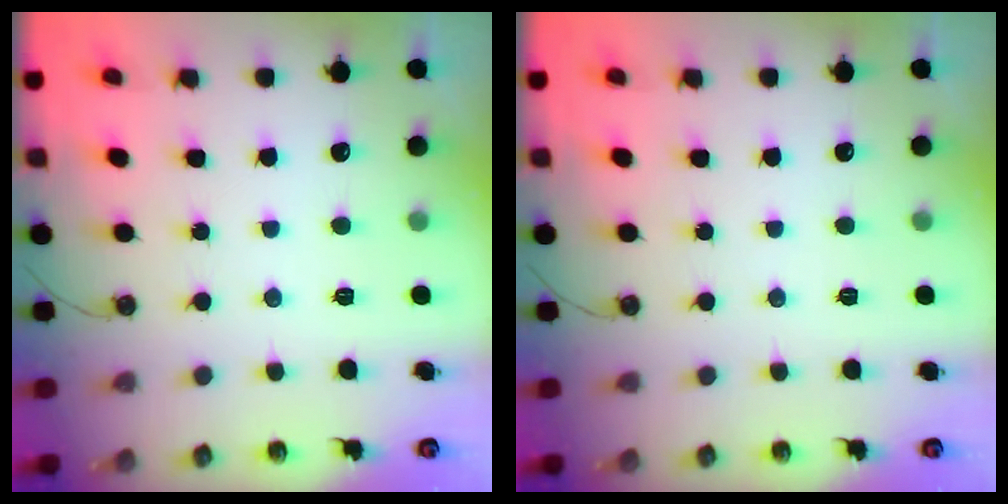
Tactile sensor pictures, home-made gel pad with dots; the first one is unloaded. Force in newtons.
{"total": 0.0}